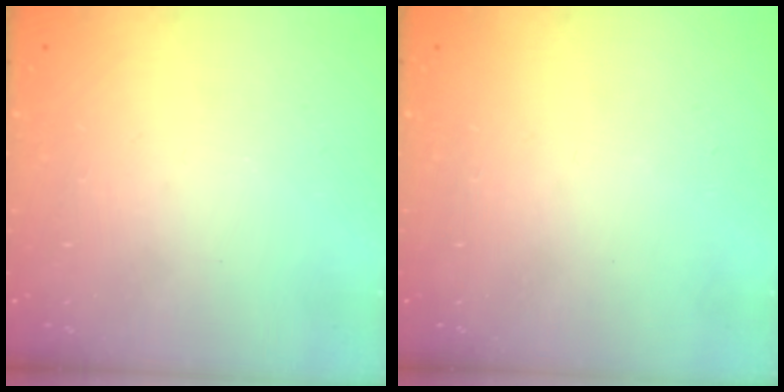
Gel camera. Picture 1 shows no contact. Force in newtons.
{"total": 0.0}